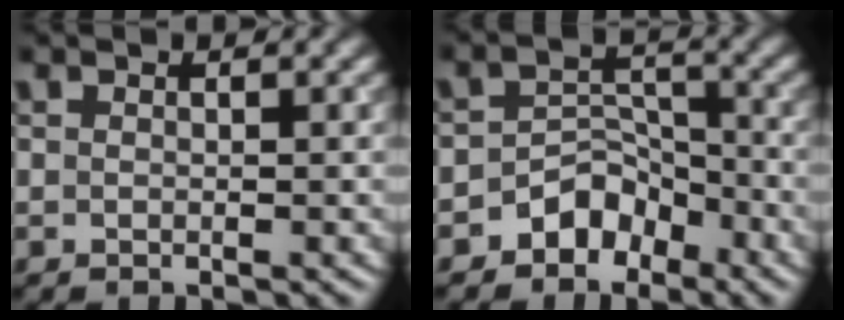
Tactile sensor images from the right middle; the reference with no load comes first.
{"total": 3.8, "force": [-2.7, 2.4, 1.2], "torque": [-0.004, 0.009, -0.048]}